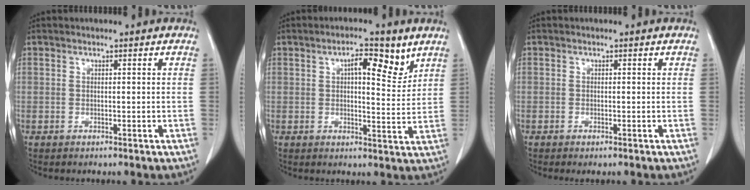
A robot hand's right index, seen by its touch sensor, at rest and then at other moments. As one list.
[{"total": 6.6, "force": [3.5, 2.1, 5.2], "torque": [-0.074, 0.002, 0.048]}, {"total": 0.7, "force": [-0.5, 0.1, 0.5], "torque": [-0.010, -0.002, -0.006]}]